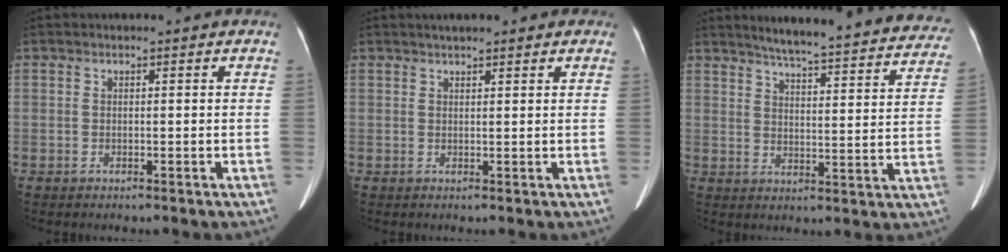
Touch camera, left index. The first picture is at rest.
{"total": 3.1, "force": [2.4, 0.7, 1.8], "torque": [-0.024, 0.019, 0.034]}
{"total": 26.5, "force": [24.1, 3.2, 10.6], "torque": [-0.145, -0.045, 0.288]}